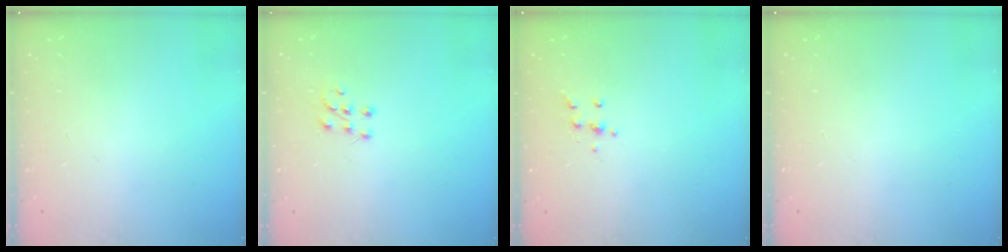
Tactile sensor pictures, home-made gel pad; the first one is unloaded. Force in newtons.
{"total": 6.0, "press": 5.9, "slide": 0.4}
{"total": 4.1, "press": 4.0, "slide": 1.0}
{"total": 0.0}